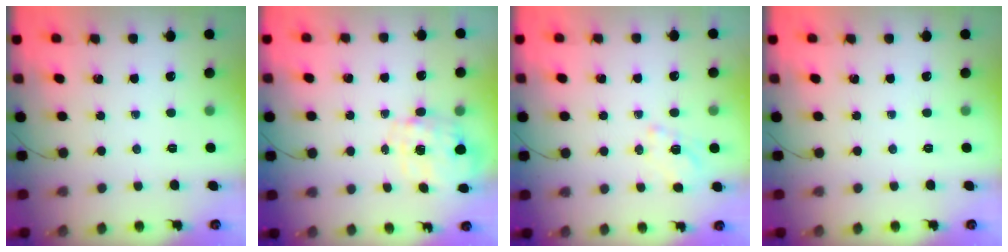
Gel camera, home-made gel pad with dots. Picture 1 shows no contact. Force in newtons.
{"total": 2.7, "press": 2.6, "slide": 0.8}
{"total": 1.5, "press": 0.9, "slide": 1.1}
{"total": 0.0}